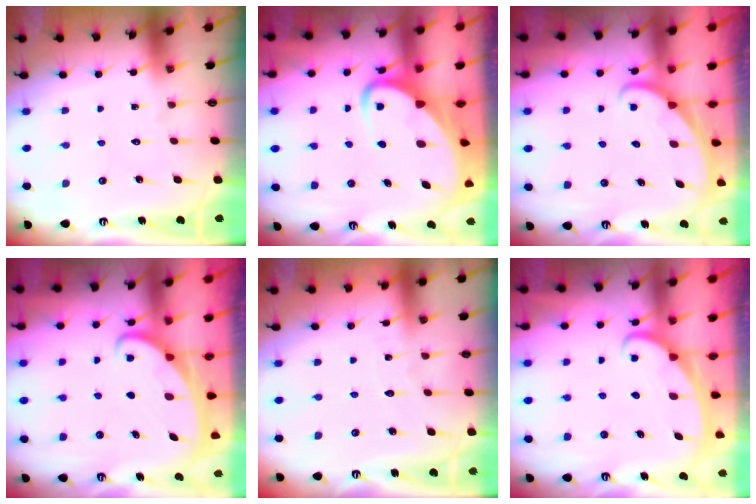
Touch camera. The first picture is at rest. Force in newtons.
{"total": 5.3, "press": 5.2, "slide": 0.5}
{"total": 1.9, "press": 1.9, "slide": 0.0}
{"total": 2.2, "press": 2.2, "slide": 0.3}
{"total": 2.6, "press": 2.6, "slide": 0.3}
{"total": 2.5, "press": 2.5, "slide": 0.3}